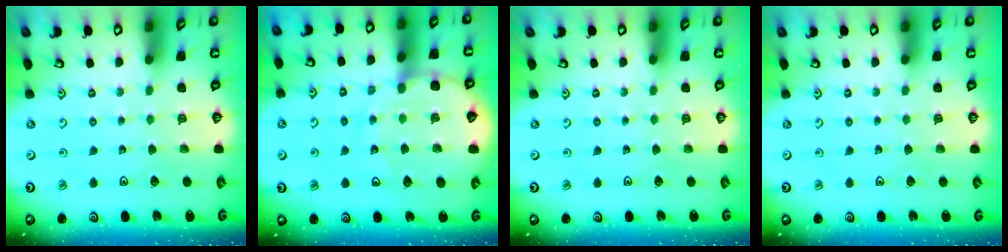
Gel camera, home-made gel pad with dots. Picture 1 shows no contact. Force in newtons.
{"total": 10.8, "press": 10.7, "slide": 1.3}
{"total": 0.0}
{"total": 0.0}